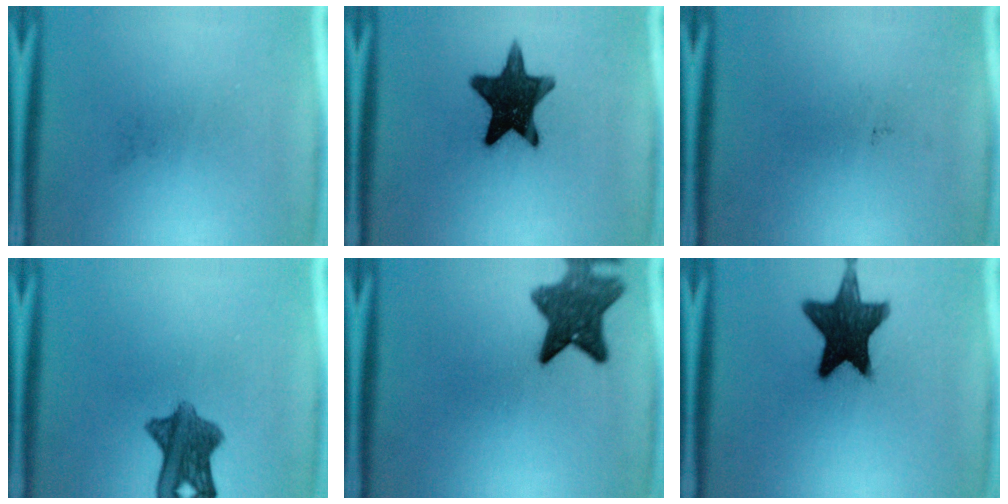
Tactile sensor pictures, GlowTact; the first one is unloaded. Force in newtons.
{"total": 15.2}
{"total": 0.0}
{"total": 8.4}
{"total": 8.9}
{"total": 14.8}